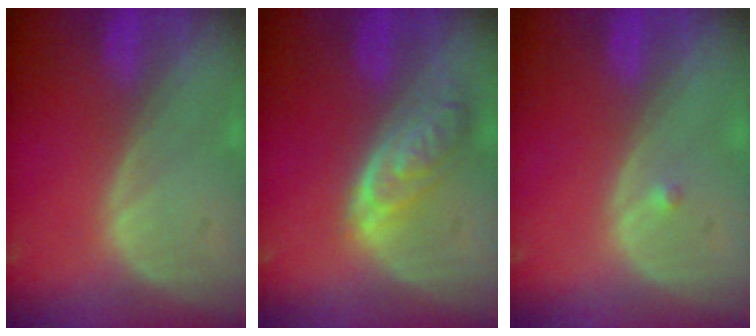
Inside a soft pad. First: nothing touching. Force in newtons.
{"total": 6.3, "press": 5.7, "slide": 2.8}
{"total": 0.5, "press": 0.4, "slide": 0.3}